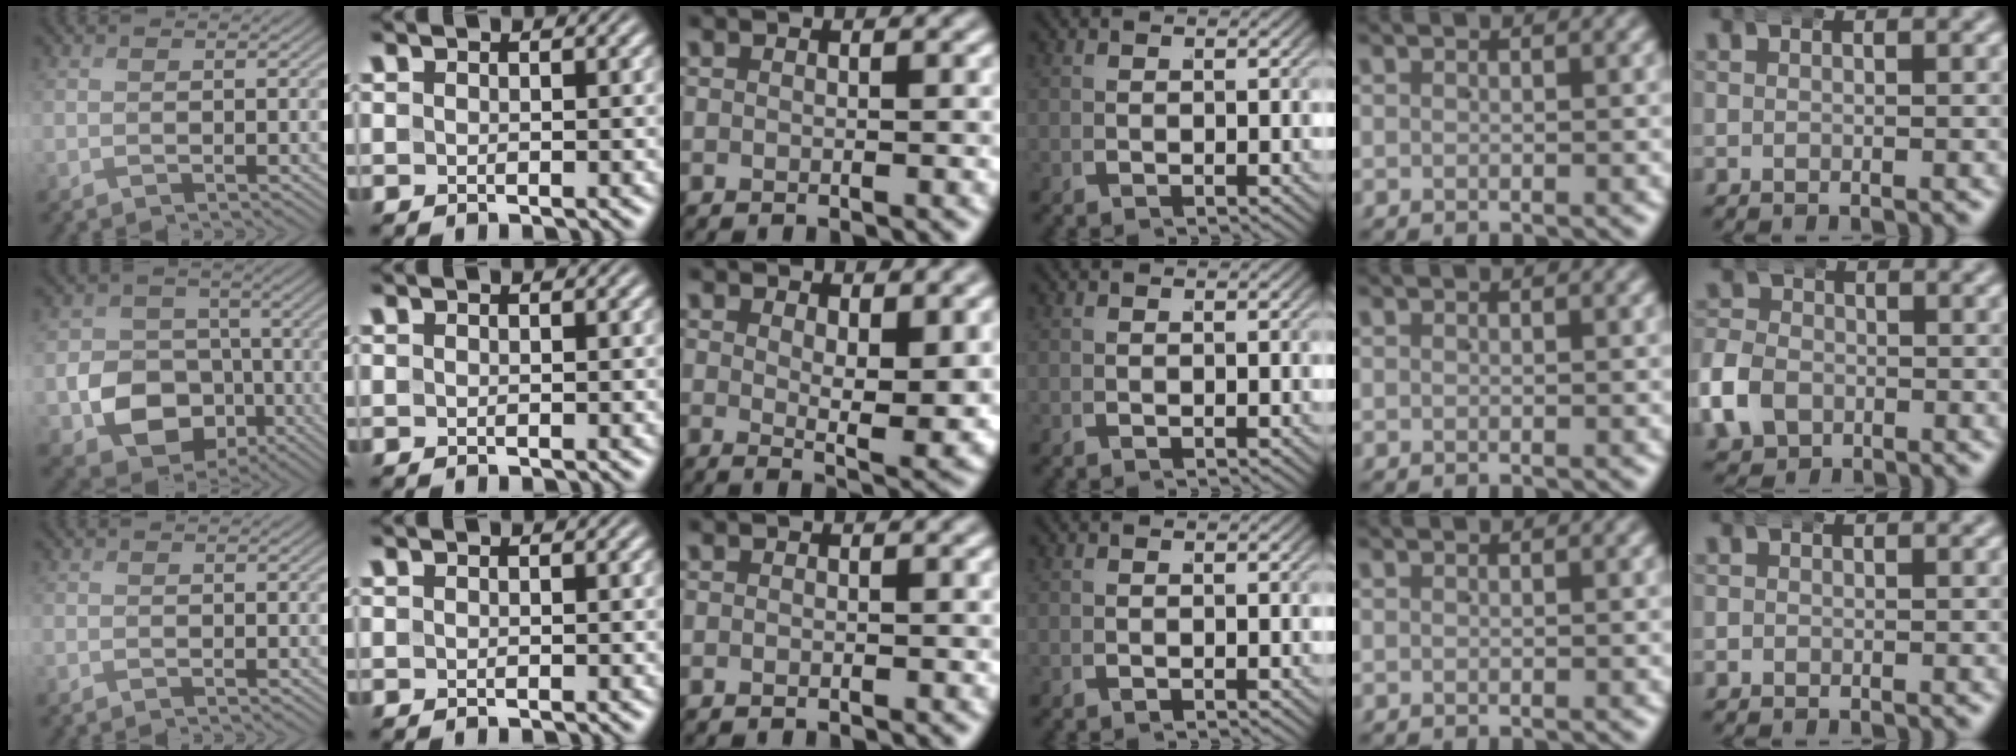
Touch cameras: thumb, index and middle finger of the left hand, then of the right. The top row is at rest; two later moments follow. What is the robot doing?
{"motion": "wrap", "object": "arm wrap"}